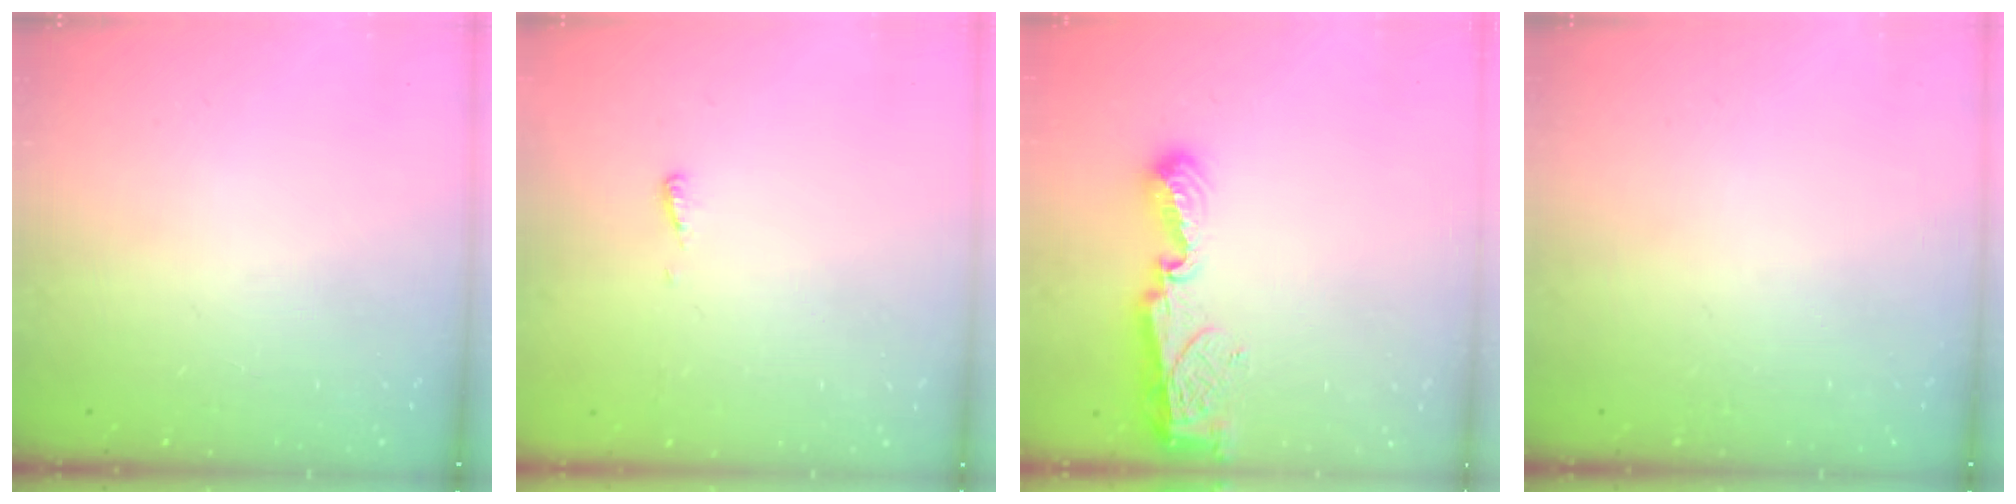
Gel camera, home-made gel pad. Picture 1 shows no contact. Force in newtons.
{"total": 3.7, "press": 3.7, "slide": 0.4}
{"total": 7.3, "press": 7.3, "slide": 0.7}
{"total": 0.0}